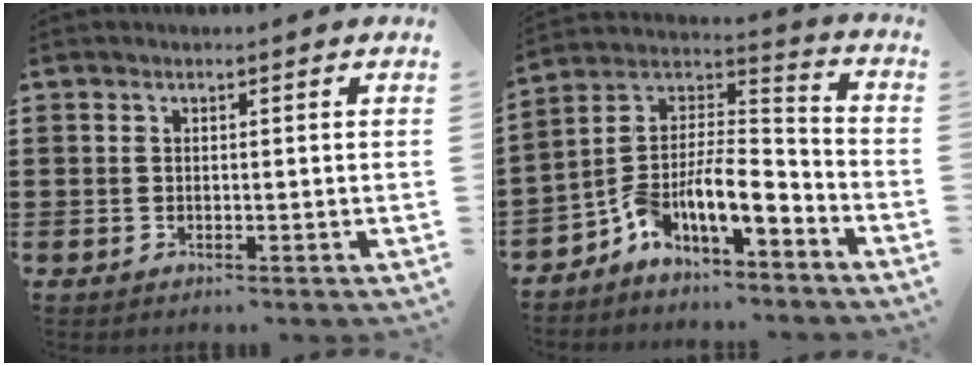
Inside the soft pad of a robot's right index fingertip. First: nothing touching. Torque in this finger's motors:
{"motor_torque": [1.30, -0.83, 0.74, 0.21]}